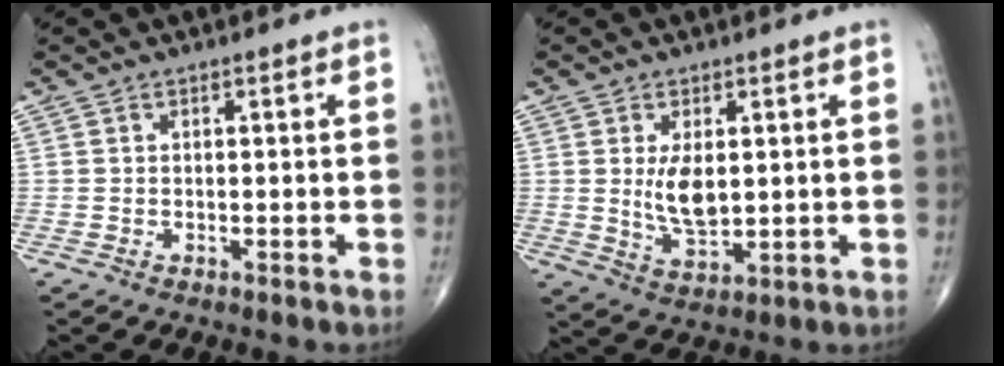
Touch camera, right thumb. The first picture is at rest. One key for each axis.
{"total": 7.0, "fx": 1.0, "fy": 3.5, "fz": 5.9, "tx": -0.098, "ty": -0.018, "tz": 0.026}